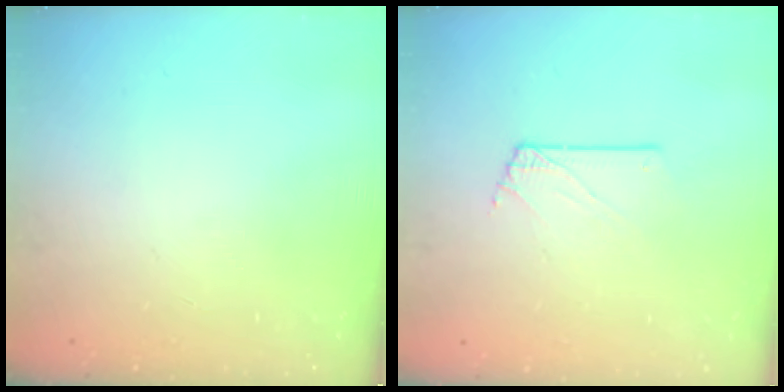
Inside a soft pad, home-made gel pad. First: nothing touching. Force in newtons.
{"total": 1.6, "press": 1.6, "slide": 0.2}